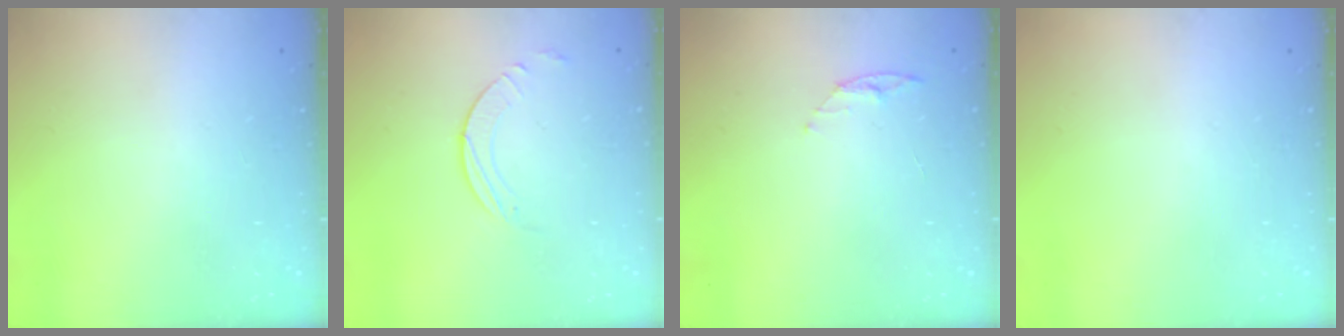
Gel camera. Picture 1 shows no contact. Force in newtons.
{"total": 3.9, "press": 3.8, "slide": 0.5}
{"total": 4.5, "press": 4.4, "slide": 0.5}
{"total": 0.0}